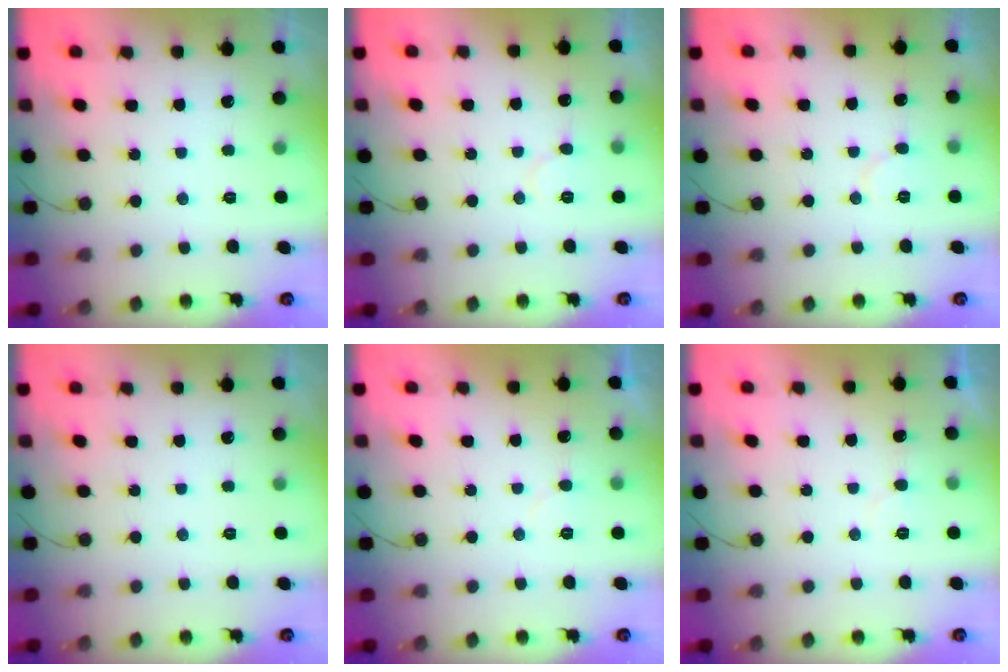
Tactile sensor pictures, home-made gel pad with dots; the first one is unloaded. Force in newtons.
{"total": 5.1, "press": 5.1, "slide": 0.6}
{"total": 4.3, "press": 4.3, "slide": 0.4}
{"total": 0.0}
{"total": 4.6, "press": 4.6, "slide": 0.2}
{"total": 5.3, "press": 5.3, "slide": 0.3}